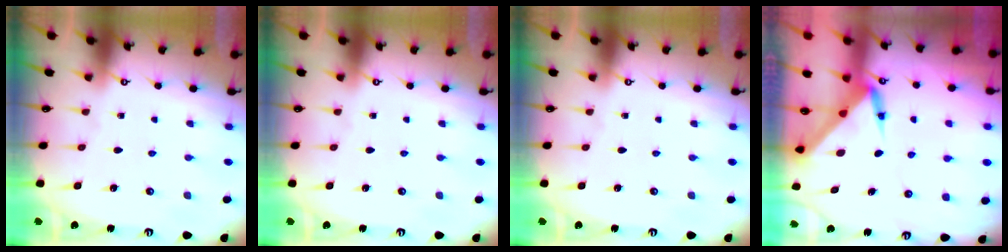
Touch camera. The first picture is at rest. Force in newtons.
{"total": 0.0}
{"total": 0.0}
{"total": 3.5, "press": 3.5, "slide": 0.1}